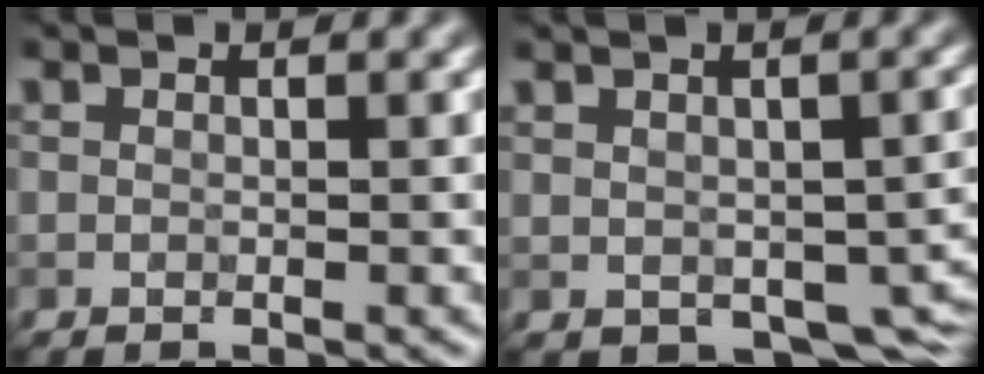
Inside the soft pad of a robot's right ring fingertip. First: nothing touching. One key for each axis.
{"total": 4.4, "fx": -1.6, "fy": 2.5, "fz": 3.2, "tx": -0.062, "ty": -0.019, "tz": 0.011}